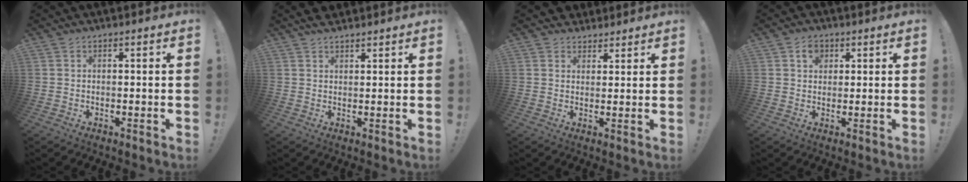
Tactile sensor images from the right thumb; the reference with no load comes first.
{"total": 3.3, "force": [3.0, 0.9, 1.0], "torque": [-0.007, -0.016, 0.054]}
{"total": 3.9, "force": [2.9, 2.5, 0.1], "torque": [0.009, -0.016, 0.053]}
{"total": 4.1, "force": [1.8, 3.2, 1.9], "torque": [-0.019, -0.004, 0.029]}